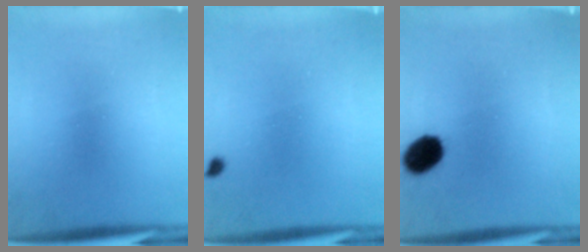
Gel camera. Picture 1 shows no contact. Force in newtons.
{"total": 0.7}
{"total": 7.7}